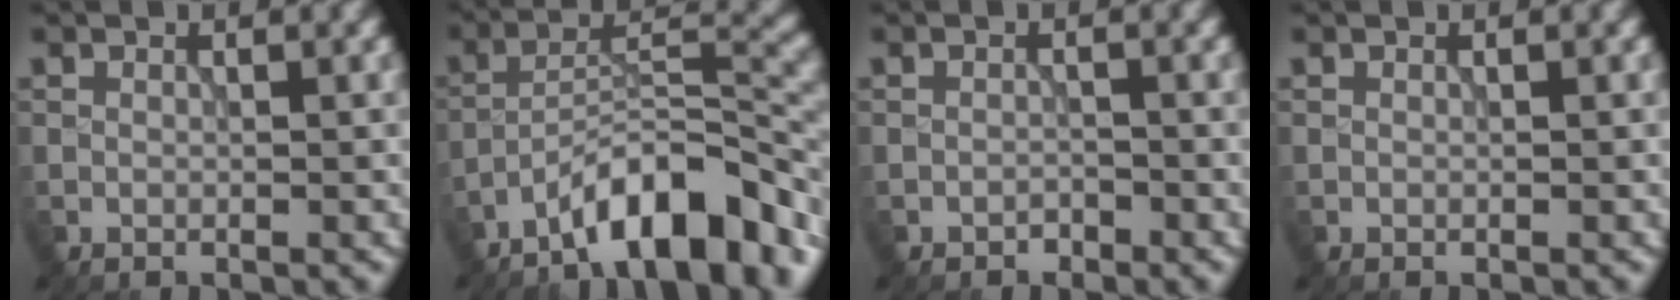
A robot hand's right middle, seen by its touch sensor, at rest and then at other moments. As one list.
[{"total": 9.6, "force": [-6.7, 2.5, 6.4], "torque": [-0.093, 0.015, -0.119]}, {"total": 0.8, "force": [-0.7, 0.4, 0.2], "torque": [-0.001, -0.001, -0.012]}, {"total": 0.0}]